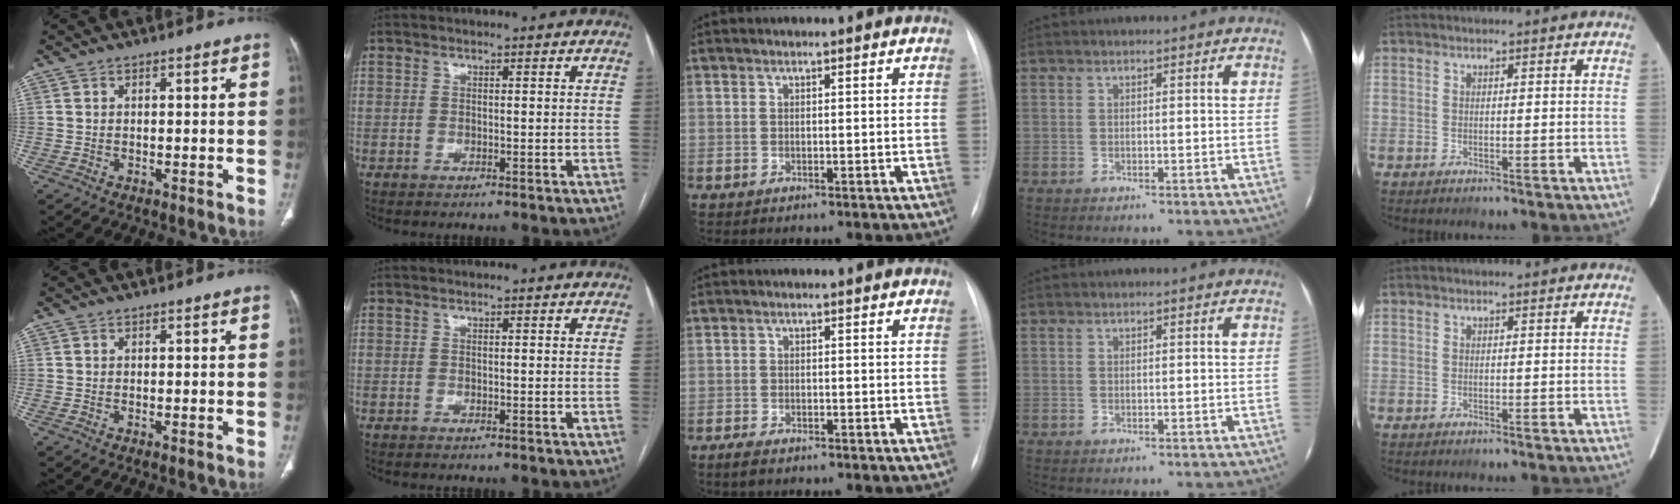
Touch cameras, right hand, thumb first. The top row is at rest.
{"middle": {"total": 1.9, "force": [-1.5, 0.7, 1.0], "torque": [-0.030, -0.004, -0.025]}}